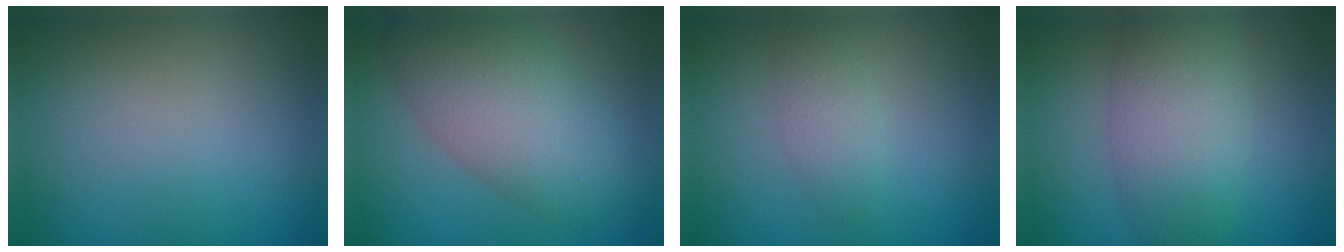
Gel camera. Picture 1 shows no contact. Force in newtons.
{"total": 7.9, "press": 7.9, "slide": 0.3}
{"total": 2.3, "press": 2.3, "slide": 0.0}
{"total": 6.2, "press": 6.2, "slide": 0.3}